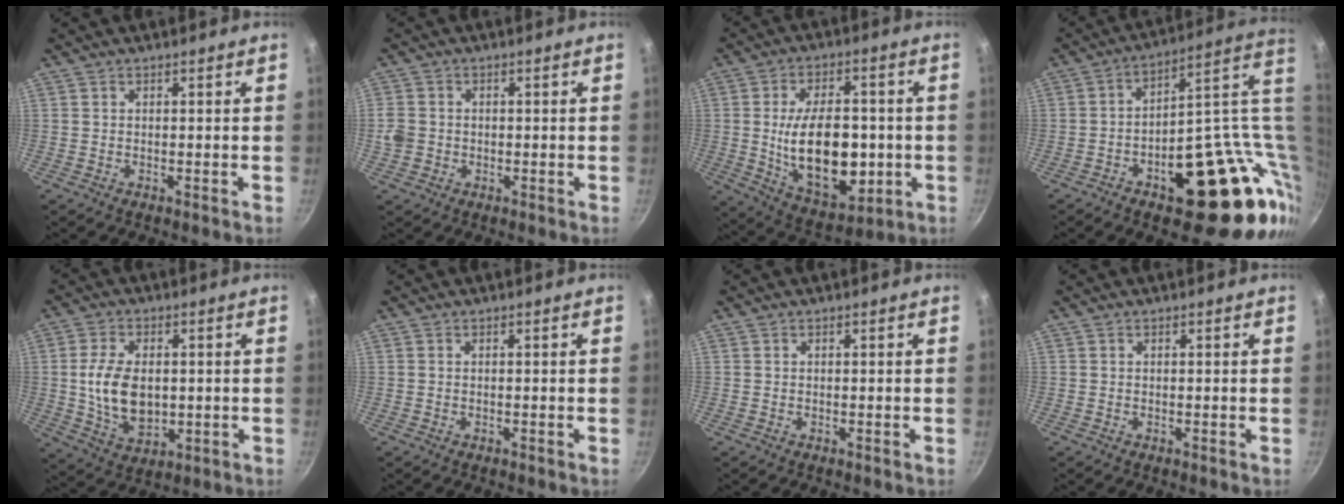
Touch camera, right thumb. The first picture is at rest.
{"total": 4.0, "force": [-0.6, 3.5, 1.9], "torque": [-0.032, 0.008, -0.013]}
{"total": 19.7, "force": [-1.7, 11.2, 16.1], "torque": [-0.217, -0.004, -0.007]}
{"total": 28.6, "force": [1.0, 14.4, 24.7], "torque": [-0.269, 0.012, 0.045]}
{"total": 11.4, "force": [0.3, 7.2, 8.8], "torque": [-0.149, -0.007, 0.013]}
{"total": 0.0}
{"total": 0.0}
{"total": 0.0}